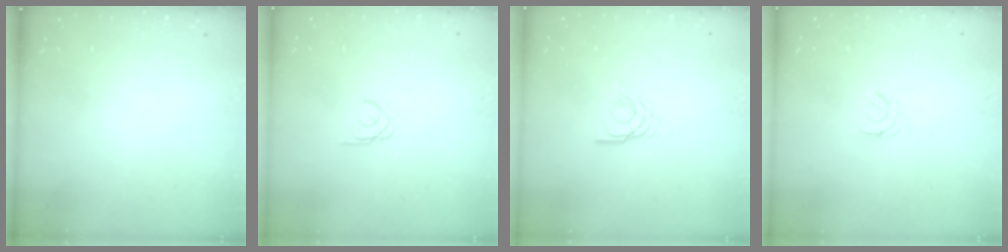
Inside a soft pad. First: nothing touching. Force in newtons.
{"total": 1.9, "press": 1.9, "slide": 0.3}
{"total": 2.6, "press": 2.5, "slide": 0.4}
{"total": 1.4, "press": 1.4, "slide": 0.4}